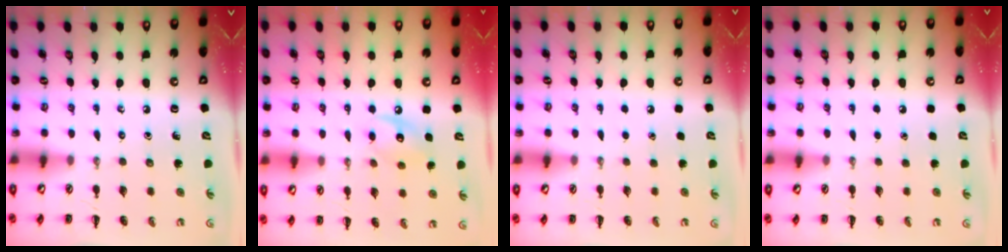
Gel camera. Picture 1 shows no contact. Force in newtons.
{"total": 8.6, "press": 8.5, "slide": 0.6}
{"total": 1.9, "press": 1.9, "slide": 0.2}
{"total": 1.9, "press": 1.9, "slide": 0.2}